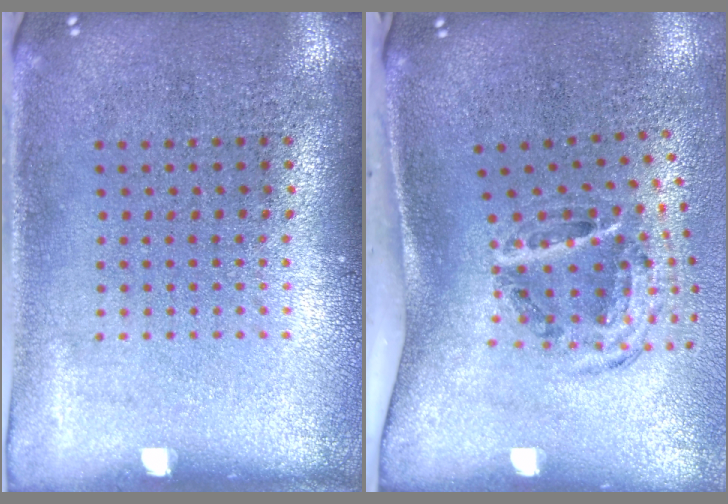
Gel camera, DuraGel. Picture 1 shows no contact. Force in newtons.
{"total": 1.8, "press": 1.1, "slide": 1.5}